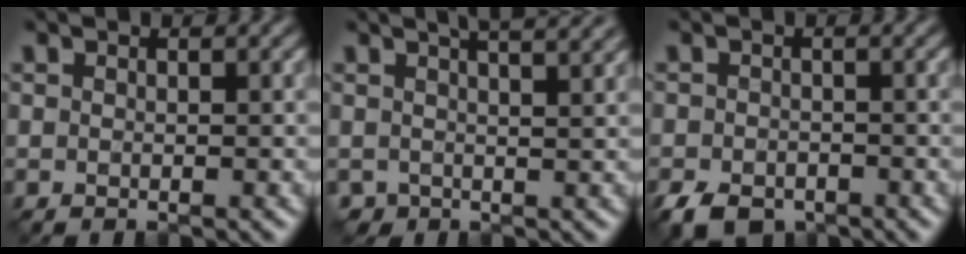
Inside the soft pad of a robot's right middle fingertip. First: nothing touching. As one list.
[{"total": 5.6, "force": [3.5, 2.8, 3.4], "torque": [-0.031, 0.035, 0.030]}, {"total": 4.0, "force": [-2.7, 2.2, 1.9], "torque": [-0.033, -0.007, -0.054]}]